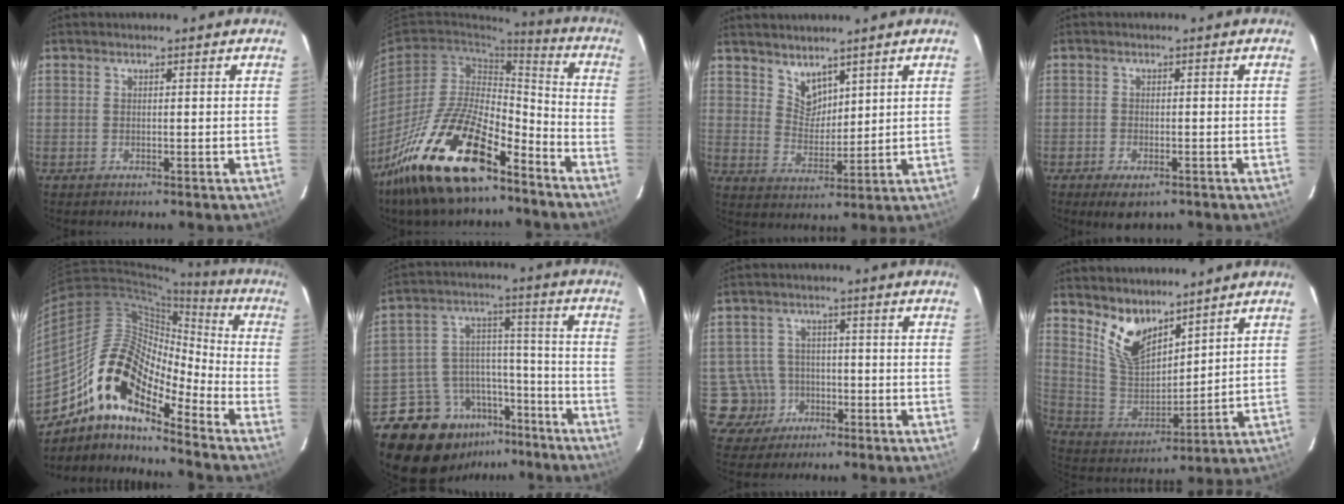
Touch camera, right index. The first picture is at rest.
{"total": 22.8, "force": [-15.0, 8.7, 14.8], "torque": [-0.282, -0.008, -0.261]}
{"total": 5.4, "force": [4.3, 3.0, 1.4], "torque": [-0.015, 0.001, 0.086]}
{"total": 4.4, "force": [-2.8, 2.2, 2.7], "torque": [-0.064, -0.015, -0.046]}
{"total": 17.1, "force": [-11.1, 6.4, 11.3], "torque": [-0.192, 0.003, -0.228]}
{"total": 16.8, "force": [-11.5, 10.7, 5.9], "torque": [-0.129, 0.058, -0.163]}
{"total": 6.7, "force": [-2.5, 6.2, 0.0], "torque": [-0.018, 0.026, -0.039]}
{"total": 10.9, "force": [8.0, 4.9, 5.5], "torque": [-0.109, -0.005, 0.168]}